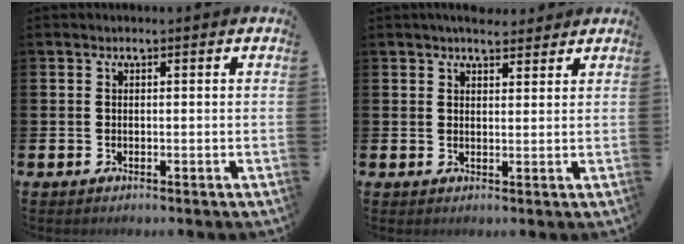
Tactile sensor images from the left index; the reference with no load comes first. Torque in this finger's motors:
{"motor_torque": [1.00, -1.14, 0.14, 0.09]}